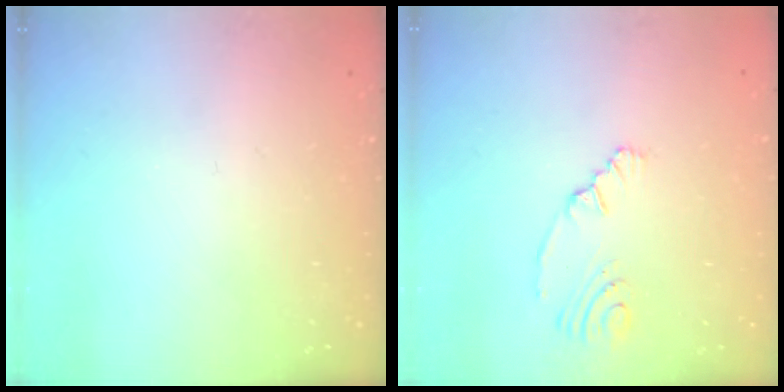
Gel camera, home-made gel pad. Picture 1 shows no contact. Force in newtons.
{"total": 2.8, "press": 2.1, "slide": 1.9}